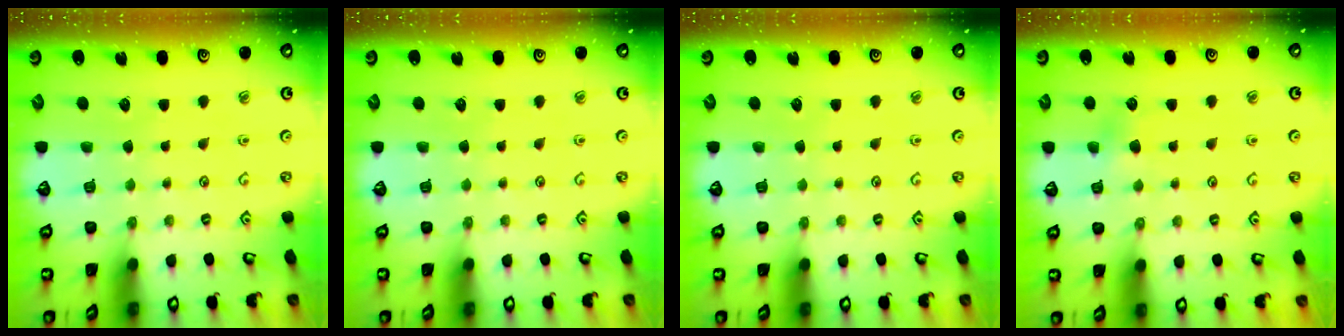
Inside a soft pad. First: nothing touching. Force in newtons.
{"total": 0.0}
{"total": 0.0}
{"total": 2.9, "press": 2.9, "slide": 0.3}